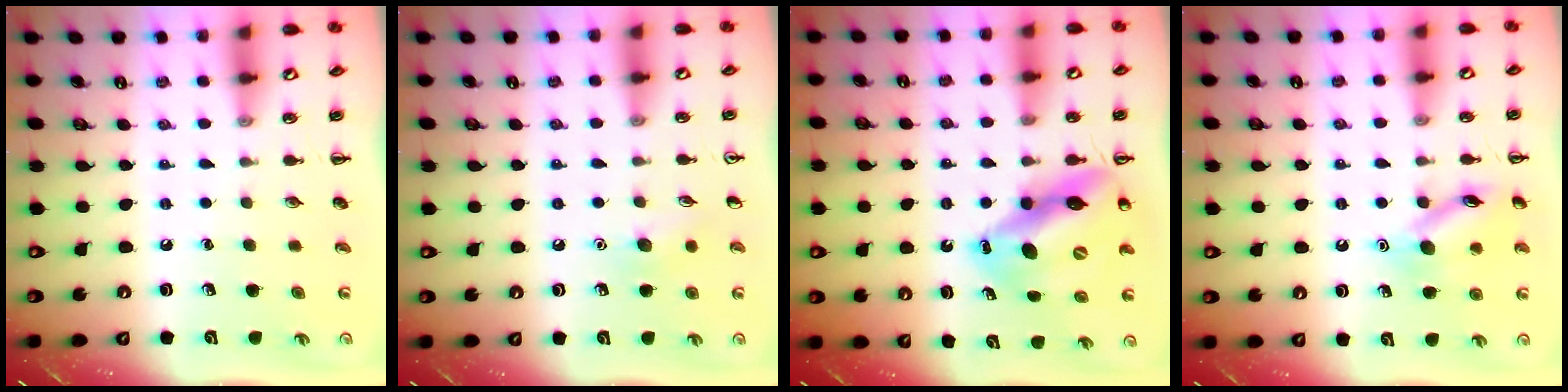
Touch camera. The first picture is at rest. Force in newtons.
{"total": 6.7, "press": 6.4, "slide": 2.1}
{"total": 15.7, "press": 14.9, "slide": 4.8}
{"total": 12.1, "press": 12.0, "slide": 0.6}